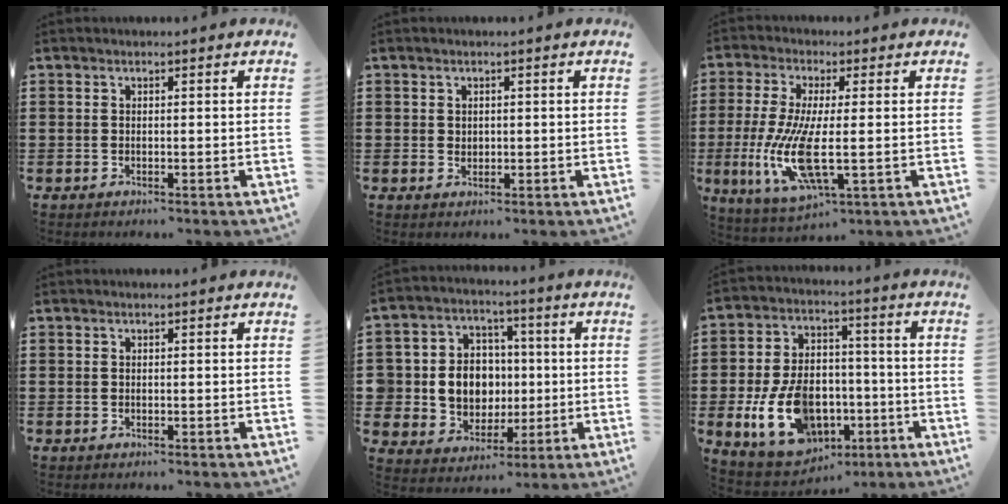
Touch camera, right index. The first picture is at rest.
{"total": 0.9, "force": [0.5, 0.7, 0.3], "torque": [-0.008, 0.004, 0.009]}
{"total": 11.1, "force": [-1.6, 3.0, 10.5], "torque": [-0.234, -0.028, -0.029]}
{"total": 0.0}
{"total": 8.2, "force": [-0.1, 7.6, 3.0], "torque": [-0.071, 0.009, 0.006]}
{"total": 13.9, "force": [-3.6, 9.8, 9.3], "torque": [-0.198, 0.007, -0.059]}